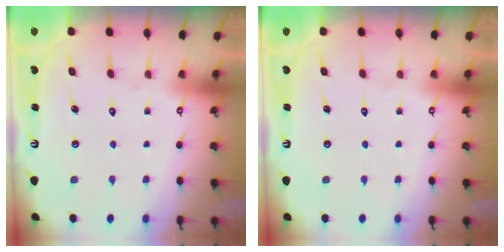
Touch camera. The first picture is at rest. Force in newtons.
{"total": 0.0}